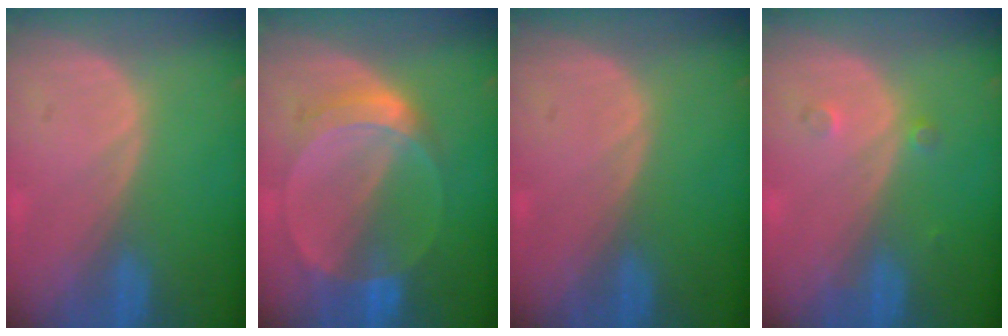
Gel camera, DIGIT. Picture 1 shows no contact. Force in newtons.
{"total": 6.3, "press": 5.6, "slide": 2.7}
{"total": 0.0}
{"total": 1.5, "press": 1.2, "slide": 0.8}